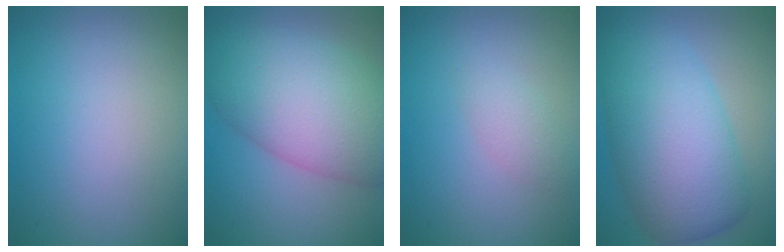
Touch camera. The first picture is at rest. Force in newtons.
{"total": 10.8, "press": 10.8, "slide": 0.3}
{"total": 1.6, "press": 1.6, "slide": 0.1}
{"total": 10.4, "press": 10.4, "slide": 0.2}